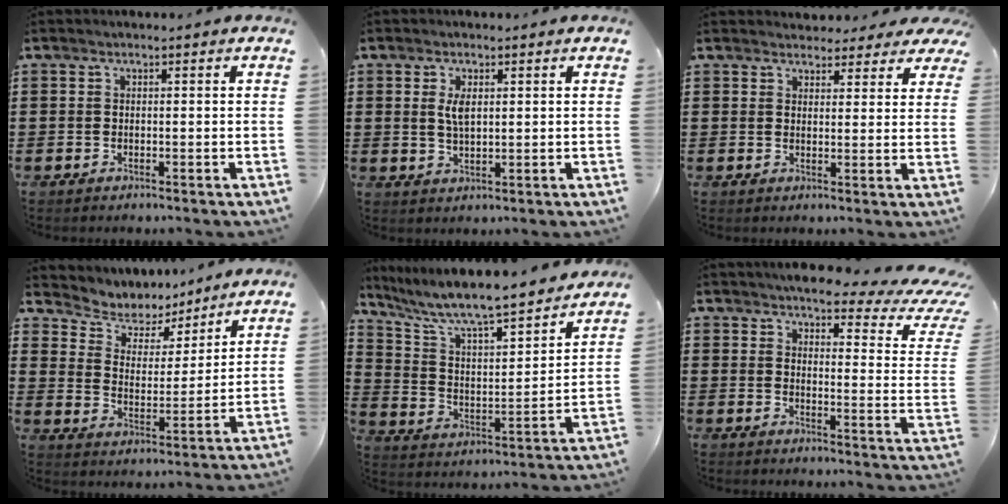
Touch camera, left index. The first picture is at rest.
{"total": 3.1, "force": [1.0, 1.2, 2.7], "torque": [-0.058, 0.006, 0.015]}
{"total": 3.6, "force": [3.4, 1.1, 0.4], "torque": [-0.012, -0.010, 0.063]}
{"total": 5.6, "force": [5.1, 2.2, 0.7], "torque": [-0.047, -0.030, 0.087]}
{"total": 7.3, "force": [6.6, 0.6, 3.0], "torque": [-0.091, -0.056, 0.106]}
{"total": 5.7, "force": [4.6, 1.1, 3.2], "torque": [-0.060, -0.033, 0.070]}